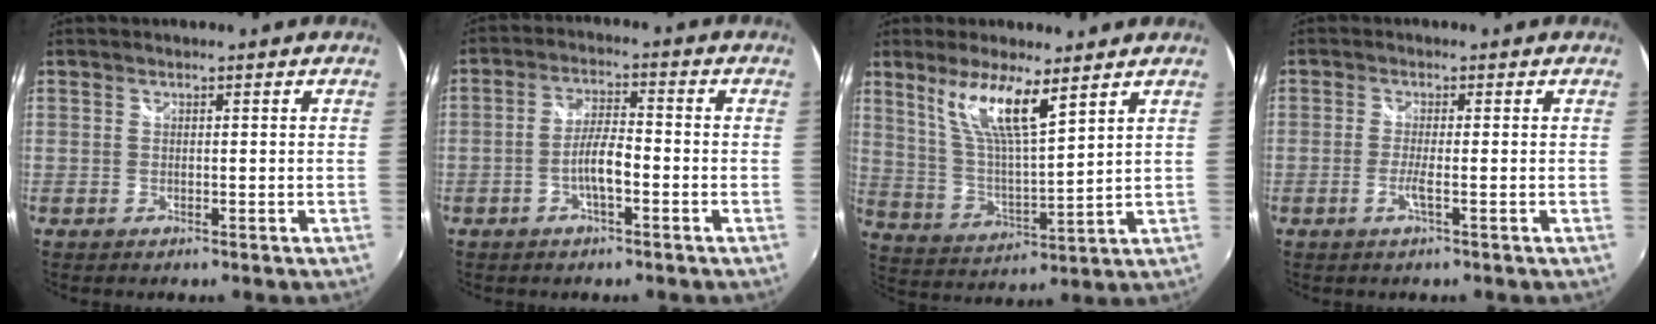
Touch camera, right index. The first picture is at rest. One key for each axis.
{"total": 5.3, "fx": -2.2, "fy": 1.2, "fz": 4.6, "tx": -0.093, "ty": 0.007, "tz": -0.039}
{"total": 11.5, "fx": 7.3, "fy": 1.7, "fz": 8.8, "tx": -0.162, "ty": -0.001, "tz": 0.148}
{"total": 2.2, "fx": -1.0, "fy": -0.3, "fz": 1.9, "tx": -0.041, "ty": -0.005, "tz": -0.020}